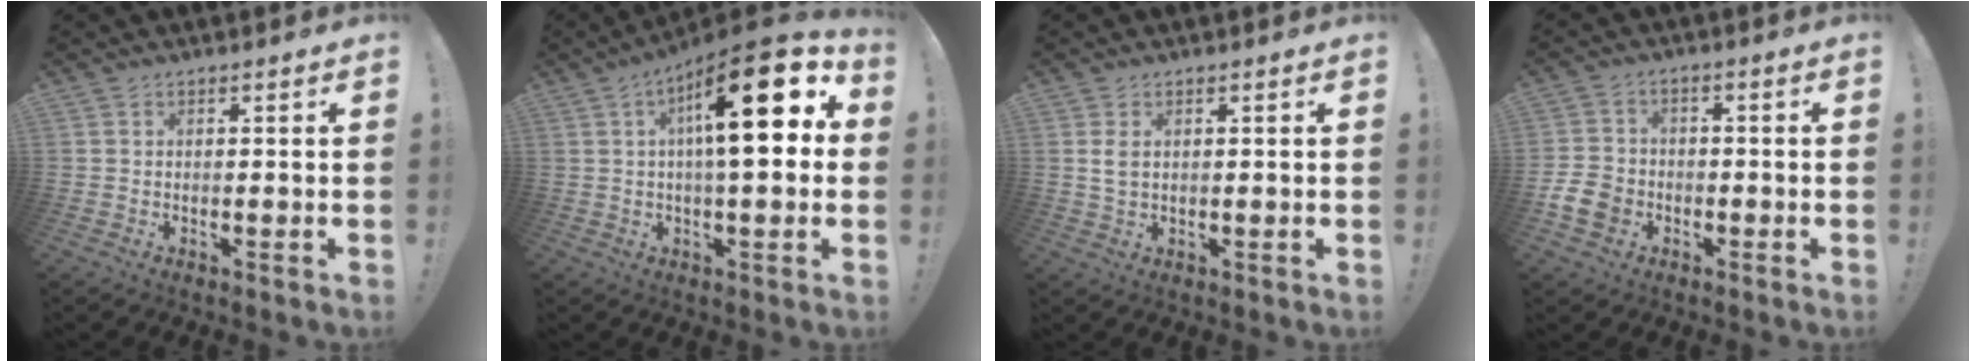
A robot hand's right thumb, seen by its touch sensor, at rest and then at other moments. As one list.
[{"total": 21.0, "force": [5.2, 5.8, 19.5], "torque": [-0.289, -0.027, 0.067]}, {"total": 2.9, "force": [0.9, 1.6, 2.3], "torque": [-0.046, -0.002, 0.013]}, {"total": 8.3, "force": [-3.8, 6.4, 3.7], "torque": [-0.079, 0.025, -0.070]}]